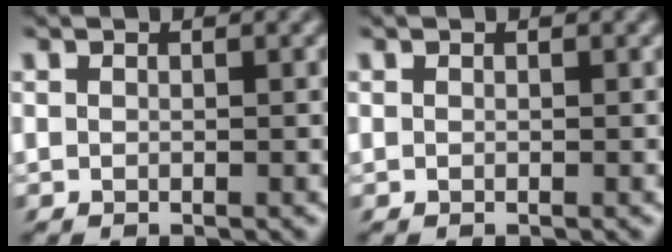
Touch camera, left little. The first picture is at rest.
{"total": 0.0}